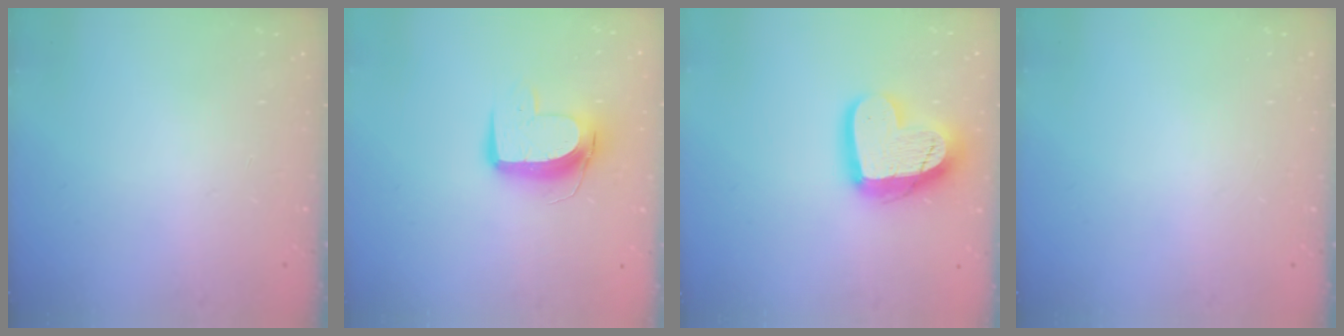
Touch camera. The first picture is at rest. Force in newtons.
{"total": 10.6, "press": 10.6, "slide": 0.9}
{"total": 18.3, "press": 18.2, "slide": 1.6}
{"total": 0.0}